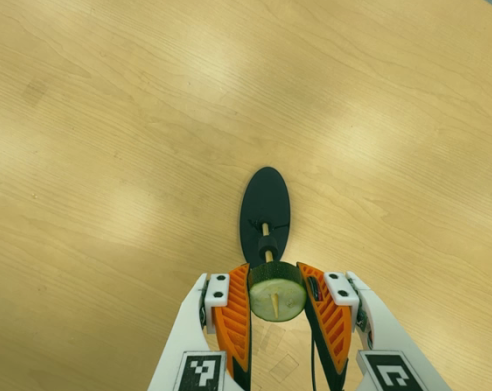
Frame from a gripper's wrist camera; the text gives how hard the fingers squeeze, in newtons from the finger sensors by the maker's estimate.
{"total": 10.9, "left": 10.4, "right": 11.4}